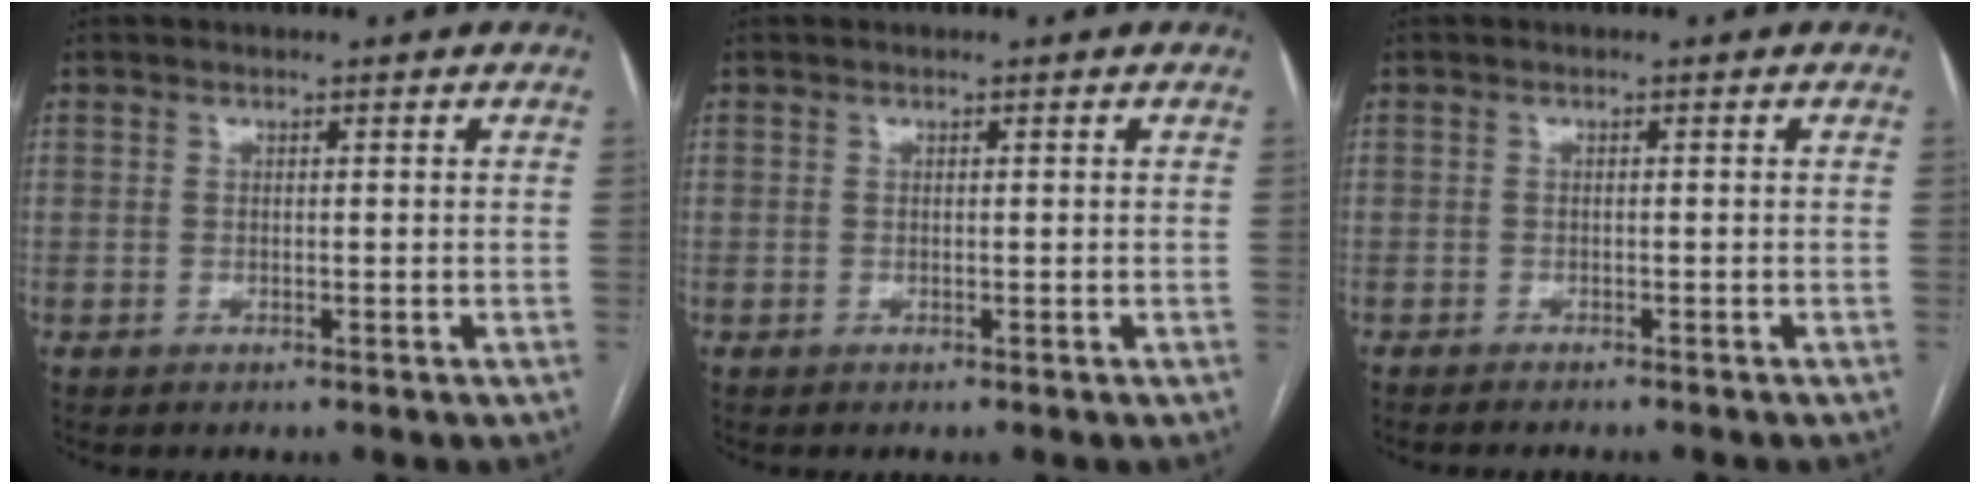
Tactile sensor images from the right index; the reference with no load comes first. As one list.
[{"total": 0.0}, {"total": 3.7, "force": [-3.3, 0.8, 1.4], "torque": [-0.017, -0.005, -0.040]}]